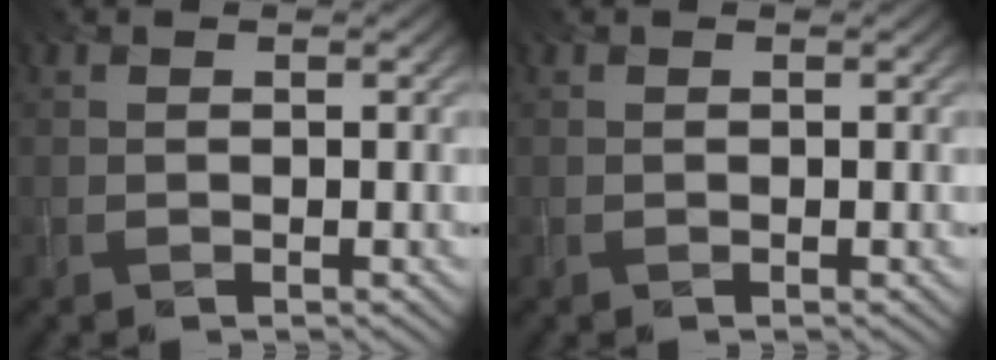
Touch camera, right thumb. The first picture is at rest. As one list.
[{"total": 0.0}]